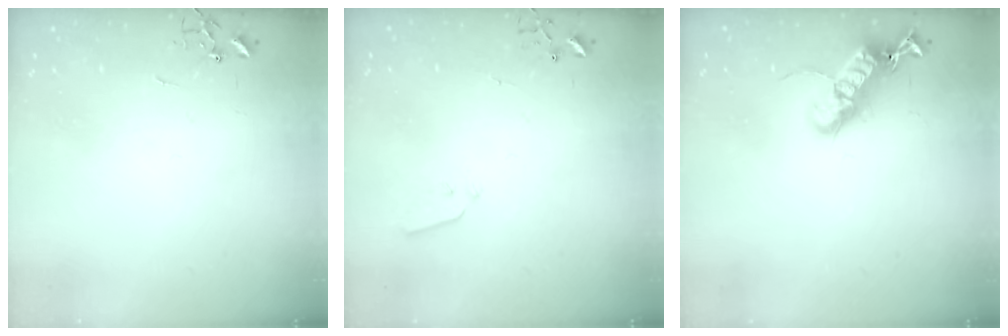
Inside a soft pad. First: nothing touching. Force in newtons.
{"total": 3.6, "press": 3.6, "slide": 0.6}
{"total": 18.4, "press": 18.4, "slide": 0.6}